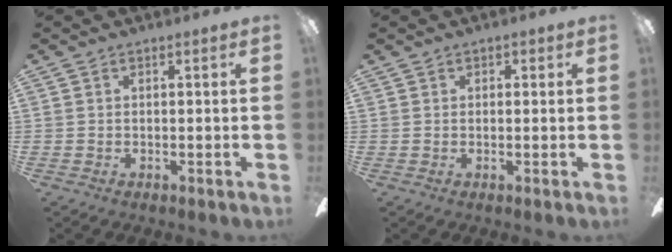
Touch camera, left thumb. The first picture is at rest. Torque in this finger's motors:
{"motor_torque": [-0.22, 0.06, -0.31, -0.29, -0.05]}